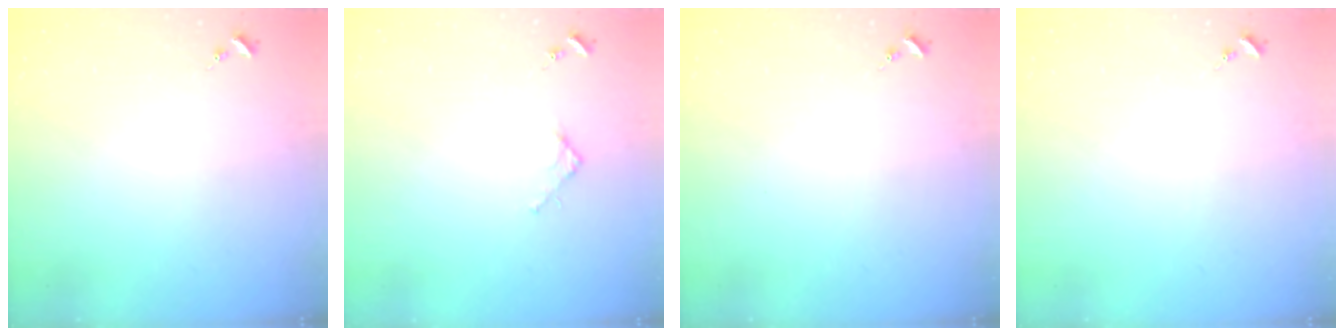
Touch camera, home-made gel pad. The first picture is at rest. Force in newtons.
{"total": 2.7, "press": 2.7, "slide": 0.3}
{"total": 0.0}
{"total": 0.0}